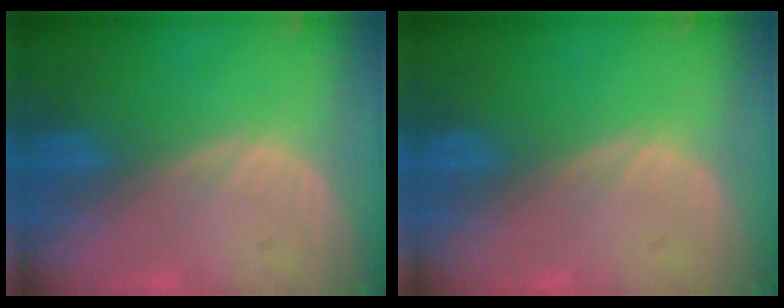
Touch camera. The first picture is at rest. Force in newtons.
{"total": 0.0}